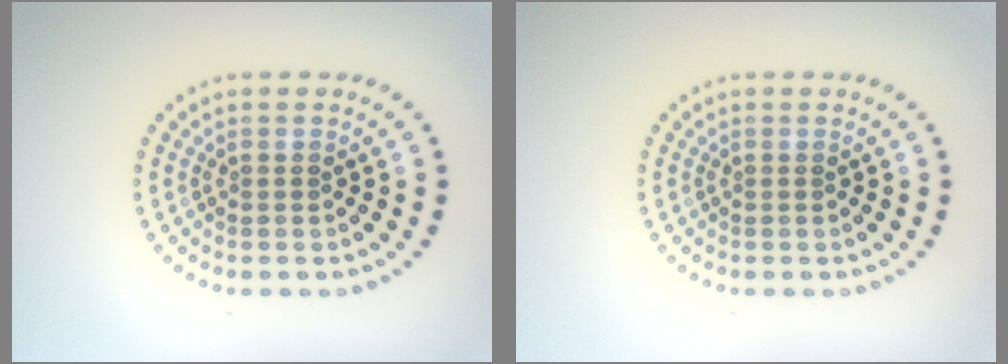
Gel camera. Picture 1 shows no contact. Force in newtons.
{"total": 0.0}